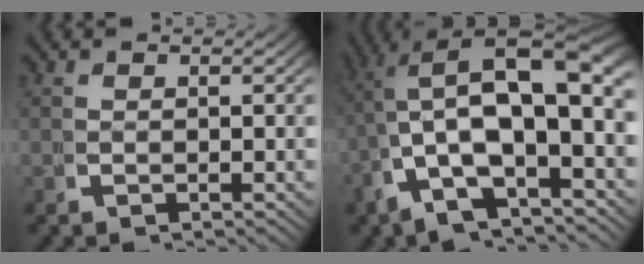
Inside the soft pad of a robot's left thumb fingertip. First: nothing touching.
{"total": 12.9, "force": [1.1, 7.3, 10.5], "torque": [-0.178, -0.015, 0.020]}